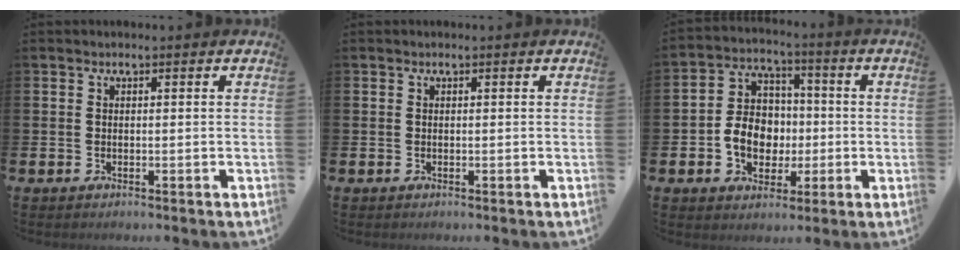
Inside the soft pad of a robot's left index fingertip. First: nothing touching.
{"total": 0.0}
{"total": 7.6, "force": [-1.2, 6.3, 4.0], "torque": [-0.074, 0.015, -0.027]}